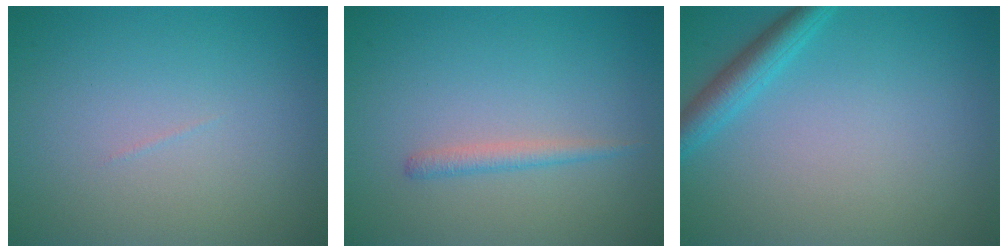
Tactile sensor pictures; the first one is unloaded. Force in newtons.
{"total": 1.3, "press": 1.3, "slide": 0.0}
{"total": 2.7, "press": 2.7, "slide": 0.1}